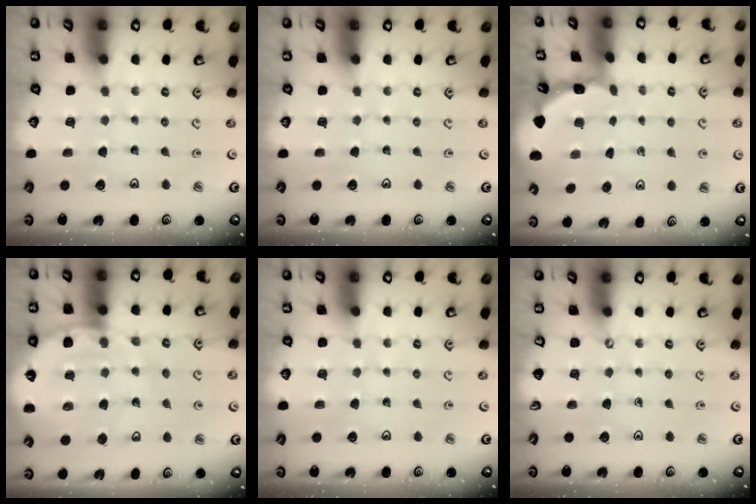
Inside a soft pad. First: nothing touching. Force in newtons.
{"total": 0.0}
{"total": 1.7, "press": 1.7, "slide": 0.1}
{"total": 10.8, "press": 10.4, "slide": 3.0}
{"total": 0.0}
{"total": 0.0}